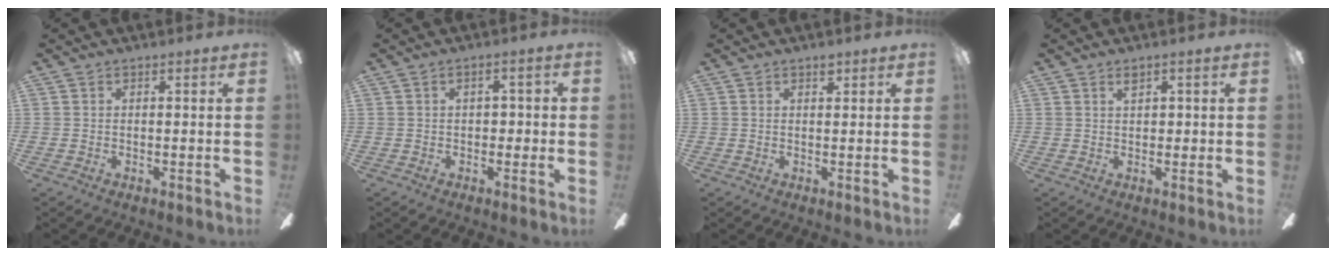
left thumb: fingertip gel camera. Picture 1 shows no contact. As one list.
[{"total": 3.1, "force": [0.2, 2.1, 2.3], "torque": [-0.030, 0.005, -0.003]}, {"total": 1.5, "force": [1.2, 0.7, 0.6], "torque": [0.002, -0.006, 0.018]}, {"total": 1.9, "force": [1.2, 0.9, 1.2], "torque": [-0.012, -0.003, 0.017]}]